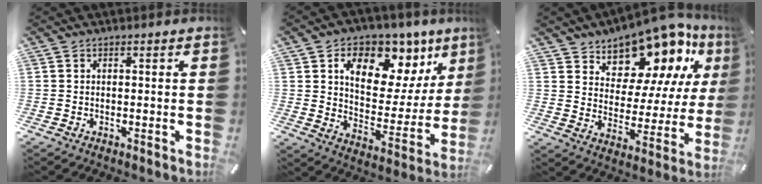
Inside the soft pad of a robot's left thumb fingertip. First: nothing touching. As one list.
[{"total": 14.0, "force": [7.6, 9.3, 7.3], "torque": [-0.102, -0.054, 0.131]}, {"total": 13.8, "force": [11.6, 6.9, 3.1], "torque": [-0.056, -0.114, 0.205]}]